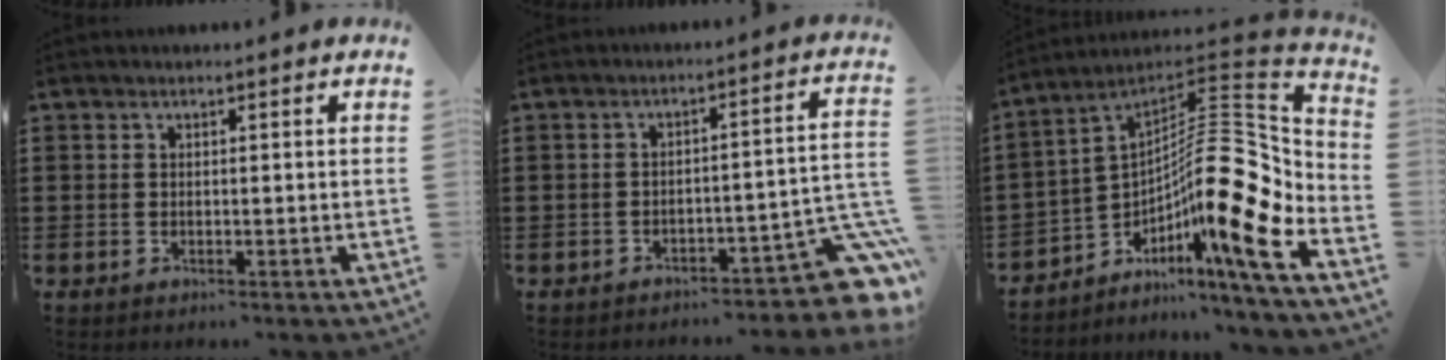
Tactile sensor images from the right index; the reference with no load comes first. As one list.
[{"total": 7.2, "force": [-4.8, 2.0, 5.0], "torque": [-0.057, -0.003, -0.087]}, {"total": 17.0, "force": [-3.2, 4.2, 16.1], "torque": [-0.251, -0.026, -0.069]}]